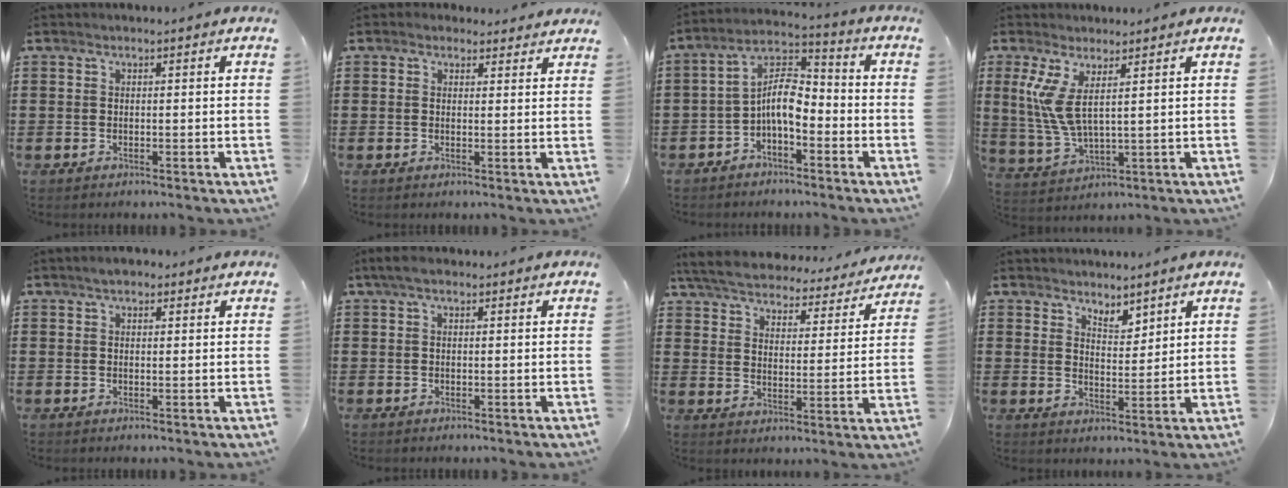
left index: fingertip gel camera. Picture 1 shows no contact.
{"total": 1.6, "force": [1.5, 0.7, 0.1], "torque": [0.001, 0.002, 0.026]}
{"total": 7.6, "force": [-2.9, 3.4, 6.2], "torque": [-0.132, 0.005, -0.060]}
{"total": 7.1, "force": [3.2, 1.7, 6.1], "torque": [-0.155, -0.018, 0.050]}
{"total": 2.1, "force": [1.6, 0.8, 1.1], "torque": [-0.024, 0.009, 0.028]}
{"total": 1.9, "force": [0.8, 0.8, 1.5], "torque": [-0.031, 0.007, 0.014]}
{"total": 5.5, "force": [5.4, 0.5, 1.0], "torque": [-0.049, -0.035, 0.090]}
{"total": 3.4, "force": [3.3, 0.9, 0.1], "torque": [-0.004, -0.011, 0.059]}